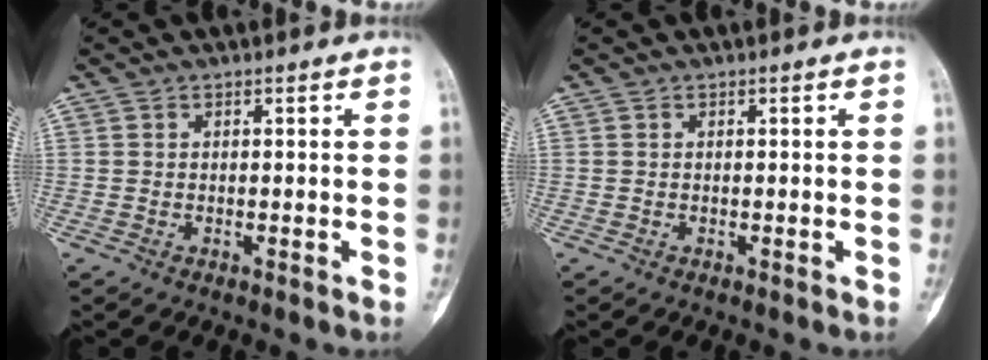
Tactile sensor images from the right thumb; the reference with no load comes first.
{"total": 0.0}